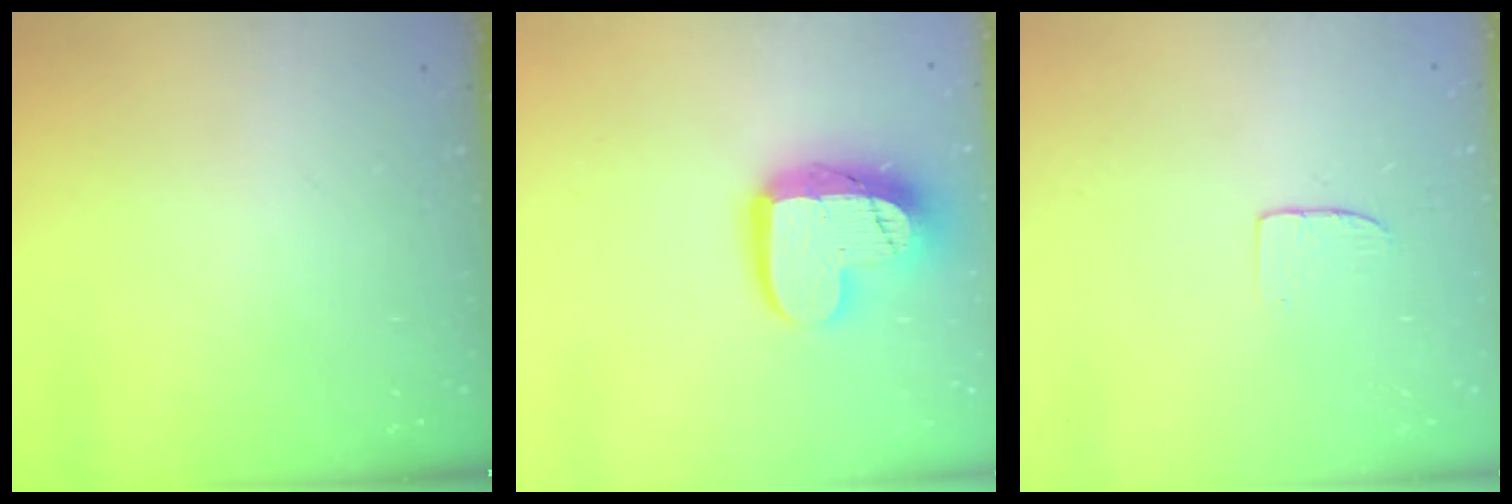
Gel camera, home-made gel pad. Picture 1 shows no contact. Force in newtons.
{"total": 15.1, "press": 15.1, "slide": 1.3}
{"total": 3.7, "press": 3.7, "slide": 0.3}